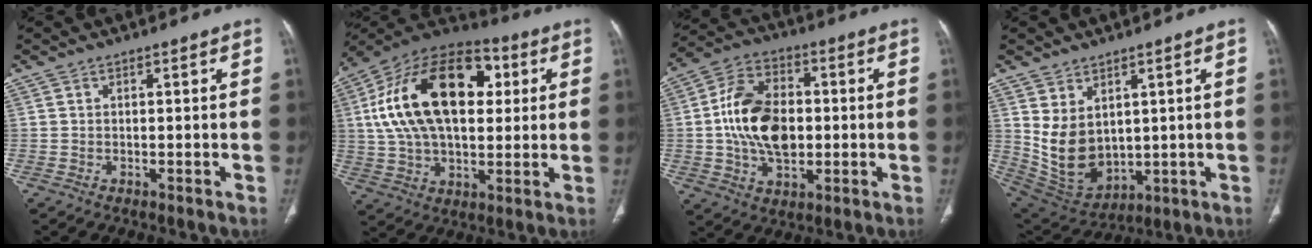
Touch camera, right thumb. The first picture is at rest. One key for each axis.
{"total": 26.0, "fx": 5.6, "fy": 15.1, "fz": 20.5, "tx": -0.350, "ty": 0.021, "tz": 0.090}
{"total": 15.5, "fx": -0.2, "fy": 9.9, "fz": 11.9, "tx": -0.200, "ty": 0.017, "tz": -0.001}
{"total": 11.2, "fx": 2.5, "fy": 7.8, "fz": 7.7, "tx": -0.124, "ty": -0.019, "tz": 0.084}